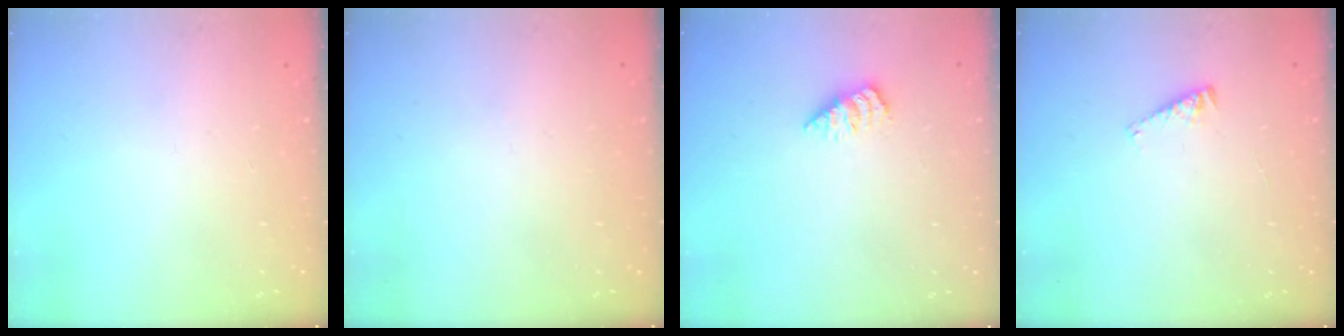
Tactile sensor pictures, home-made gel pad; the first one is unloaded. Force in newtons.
{"total": 0.0}
{"total": 1.7, "press": 1.7, "slide": 0.2}
{"total": 4.2, "press": 4.2, "slide": 0.5}